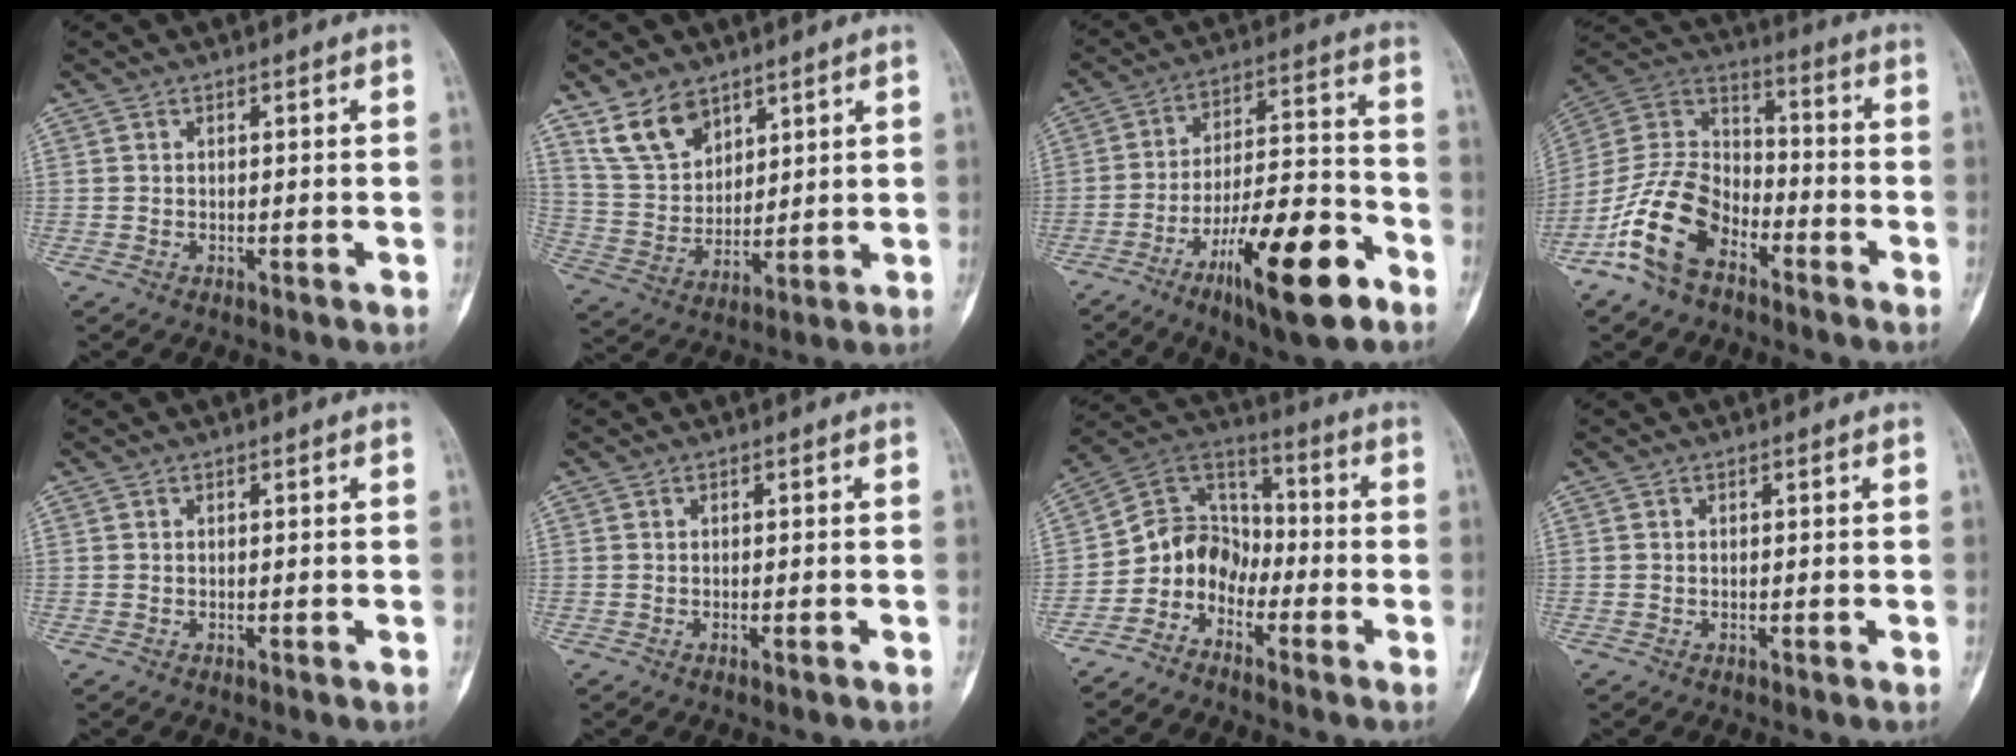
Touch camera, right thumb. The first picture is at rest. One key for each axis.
{"total": 10.4, "fx": 6.9, "fy": 6.3, "fz": 4.5, "tx": -0.068, "ty": -0.031, "tz": 0.146}
{"total": 18.7, "fx": -9.9, "fy": 5.1, "fz": 15.0, "tx": -0.245, "ty": 0.064, "tz": -0.155}
{"total": 15.7, "fx": -8.7, "fy": 9.2, "fz": 9.3, "tx": -0.176, "ty": 0.068, "tz": -0.171}
{"total": 0.0}
{"total": 0.8, "fx": -0.4, "fy": 0.2, "fz": 0.7, "tx": -0.014, "ty": 0.001, "tz": -0.004}
{"total": 8.9, "fx": -4.6, "fy": 6.9, "fz": 3.2, "tx": -0.036, "ty": 0.082, "tz": -0.105}
{"total": 0.0}